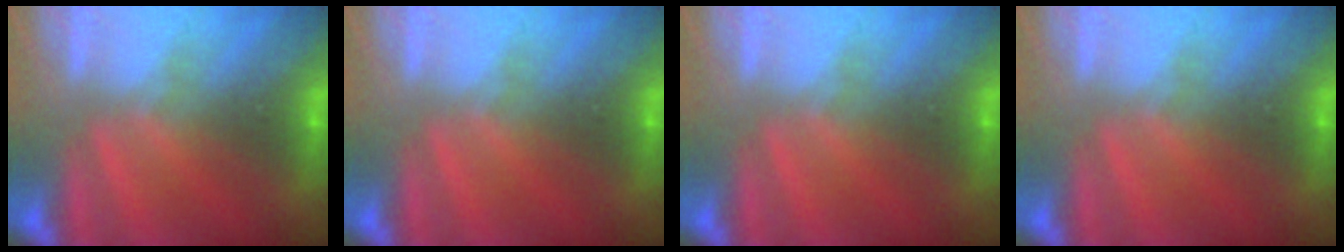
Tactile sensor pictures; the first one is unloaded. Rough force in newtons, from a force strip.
{"total": 0.0}
{"total": 0.0}
{"total": 0.0}